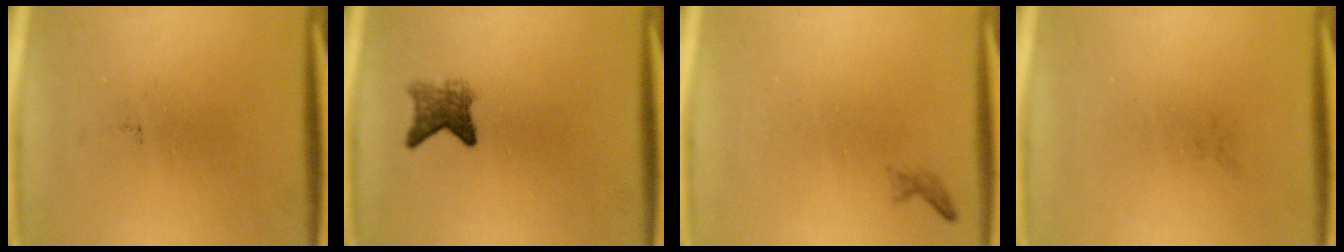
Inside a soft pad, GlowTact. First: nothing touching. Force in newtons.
{"total": 3.1}
{"total": 0.6}
{"total": 0.0}